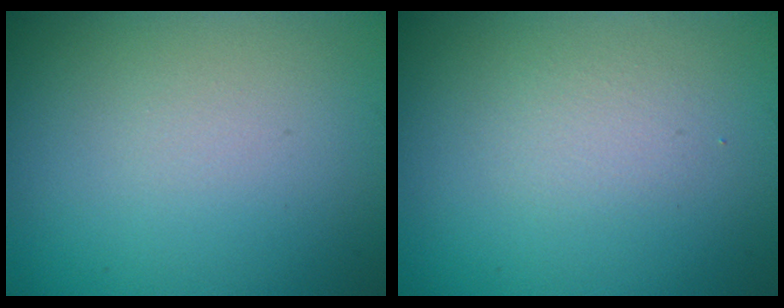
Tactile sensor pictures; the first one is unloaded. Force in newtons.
{"total": 1.2, "press": 1.2, "slide": 0.0}